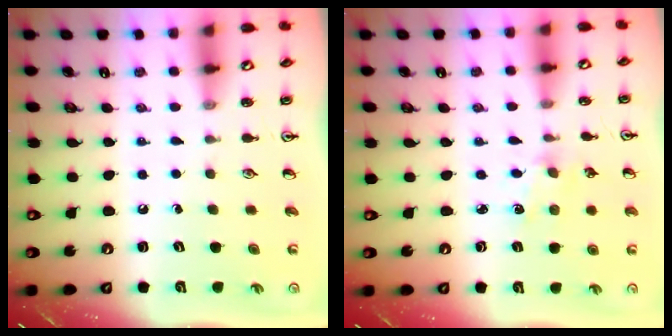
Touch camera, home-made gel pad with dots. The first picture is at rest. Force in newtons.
{"total": 1.8, "press": 1.8, "slide": 0.4}